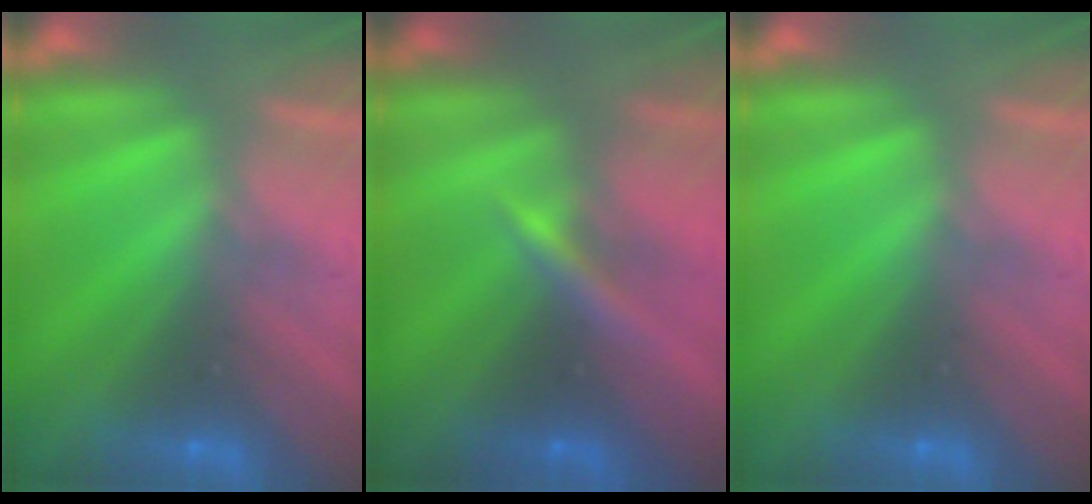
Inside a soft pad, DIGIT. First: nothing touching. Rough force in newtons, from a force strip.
{"total": 2.9}
{"total": 0.0}